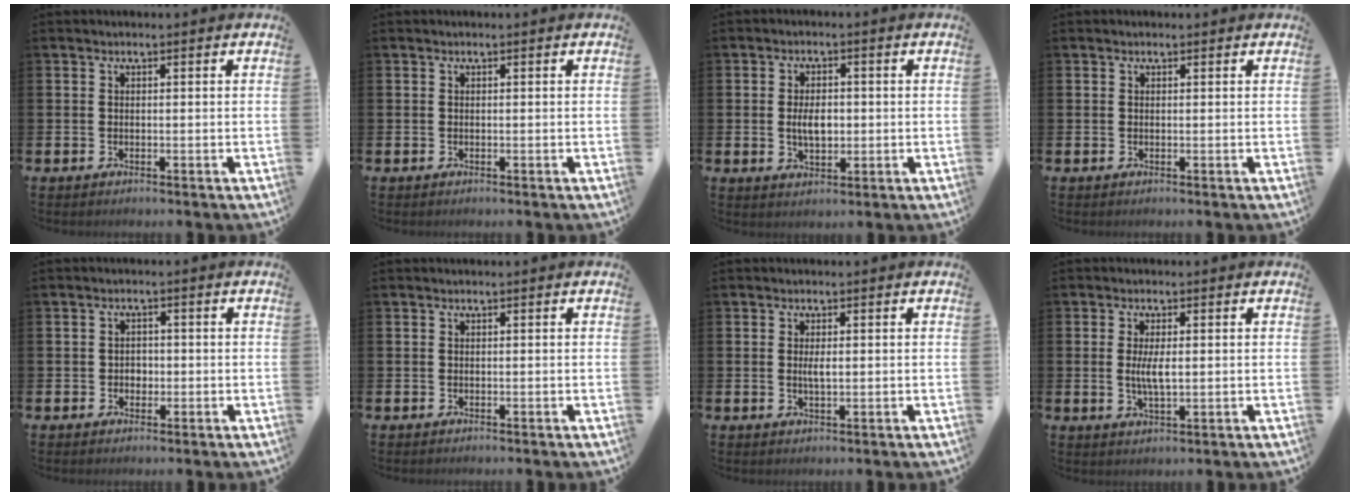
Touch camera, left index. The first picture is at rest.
{"total": 0.0}
{"total": 3.9, "force": [0.0, 2.3, 3.1], "torque": [-0.043, 0.001, -0.005]}
{"total": 0.0}
{"total": 1.8, "force": [-0.3, 1.6, 0.7], "torque": [0.001, 0.000, -0.012]}
{"total": 0.0}
{"total": 1.7, "force": [0.2, 0.5, 1.7], "torque": [-0.031, 0.001, 0.002]}
{"total": 3.6, "force": [0.3, 1.2, 3.4], "torque": [-0.057, -0.001, 0.002]}